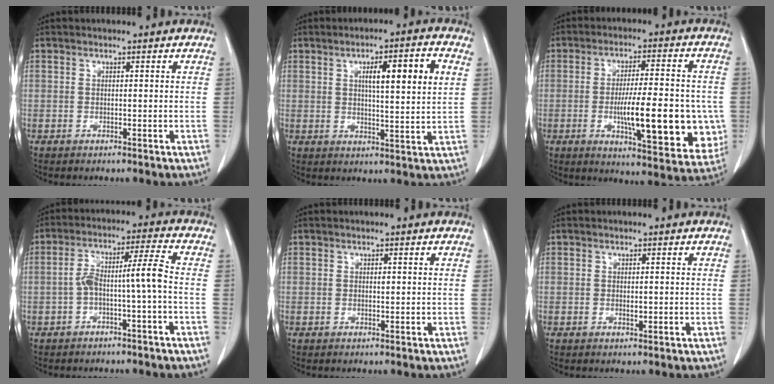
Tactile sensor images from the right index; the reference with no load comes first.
{"total": 10.0, "force": [3.0, 1.5, 9.4], "torque": [-0.147, 0.014, 0.048]}
{"total": 18.1, "force": [-3.2, 4.4, 17.3], "torque": [-0.210, 0.003, -0.031]}
{"total": 7.1, "force": [-1.8, 0.4, 6.8], "torque": [-0.130, 0.035, -0.026]}
{"total": 0.9, "force": [0.1, 0.5, 0.8], "torque": [-0.019, -0.001, 0.004]}
{"total": 1.2, "force": [-0.1, 0.6, 1.0], "torque": [-0.022, -0.002, 0.001]}